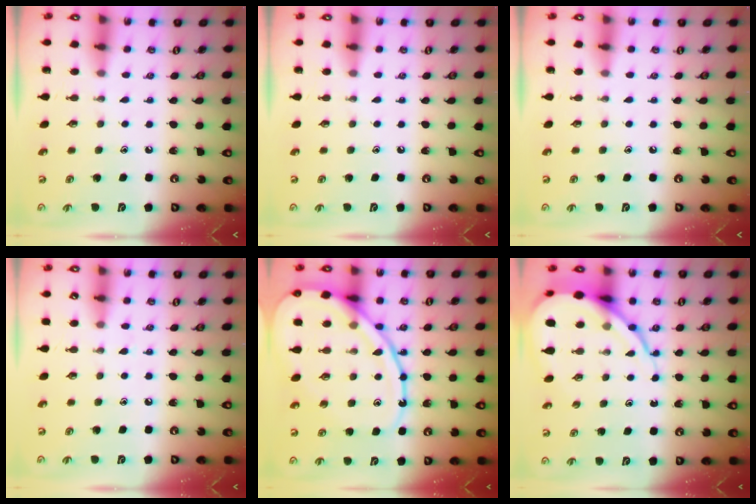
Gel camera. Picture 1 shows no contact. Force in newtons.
{"total": 0.0}
{"total": 0.0}
{"total": 4.6, "press": 4.6, "slide": 0.5}
{"total": 19.0, "press": 18.9, "slide": 2.0}
{"total": 13.1, "press": 13.0, "slide": 1.2}